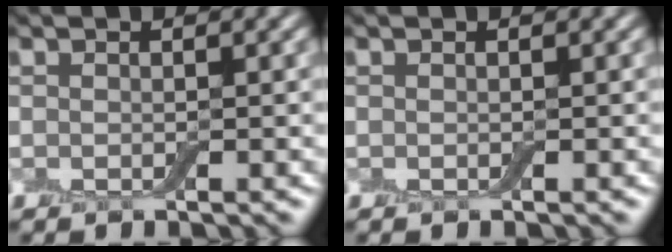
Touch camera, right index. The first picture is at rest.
{"total": 0.0}